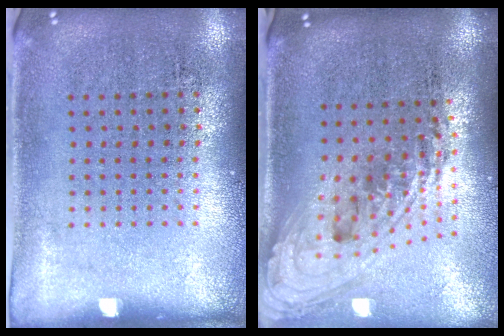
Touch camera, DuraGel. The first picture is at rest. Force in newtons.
{"total": 2.4, "press": 1.7, "slide": 1.6}